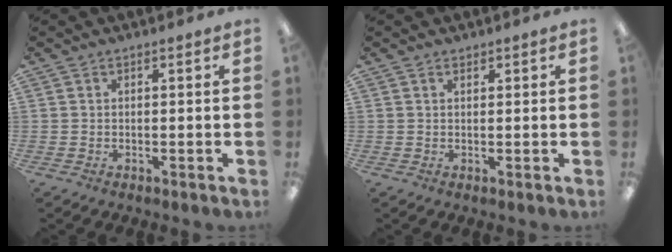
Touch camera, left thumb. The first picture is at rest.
{"total": 0.8, "force": [0.6, 0.4, 0.3], "torque": [-0.007, 0.002, 0.010]}